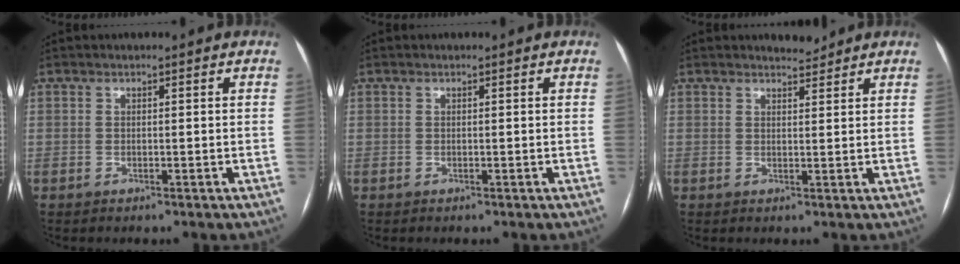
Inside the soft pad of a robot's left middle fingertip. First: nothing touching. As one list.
[{"total": 0.0}, {"total": 2.0, "force": [2.0, 0.4, 0.2], "torque": [-0.004, -0.004, 0.031]}]